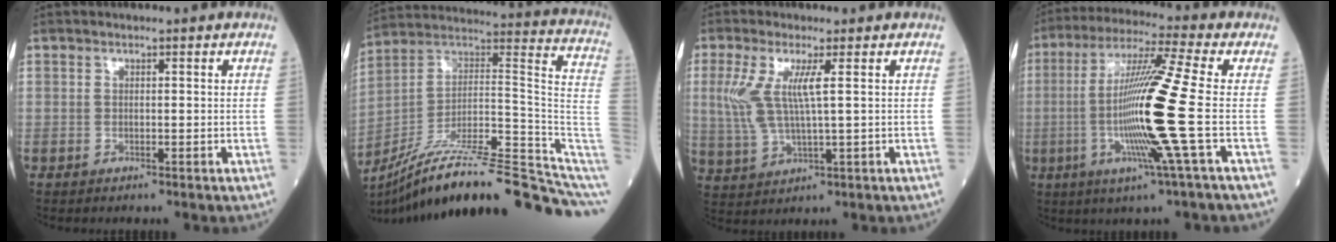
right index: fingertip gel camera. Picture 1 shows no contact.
{"total": 27.4, "force": [-22.0, 2.7, 16.2], "torque": [-0.161, 0.032, -0.336]}
{"total": 7.1, "force": [1.6, 1.0, 6.8], "torque": [-0.168, 0.000, 0.036]}
{"total": 14.7, "force": [-2.5, -2.2, 14.4], "torque": [-0.283, -0.014, -0.058]}